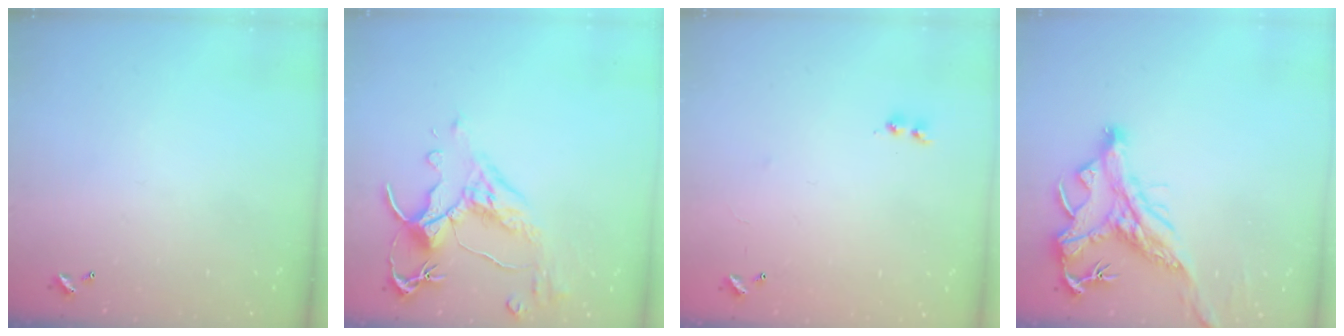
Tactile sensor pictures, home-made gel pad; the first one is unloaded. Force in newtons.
{"total": 3.2, "press": 2.9, "slide": 1.4}
{"total": 7.3, "press": 7.3, "slide": 0.5}
{"total": 2.9, "press": 2.5, "slide": 1.4}